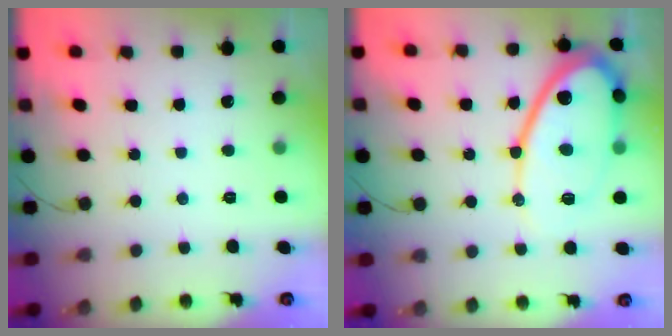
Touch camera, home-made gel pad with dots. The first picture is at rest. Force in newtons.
{"total": 18.4, "press": 18.4, "slide": 1.5}